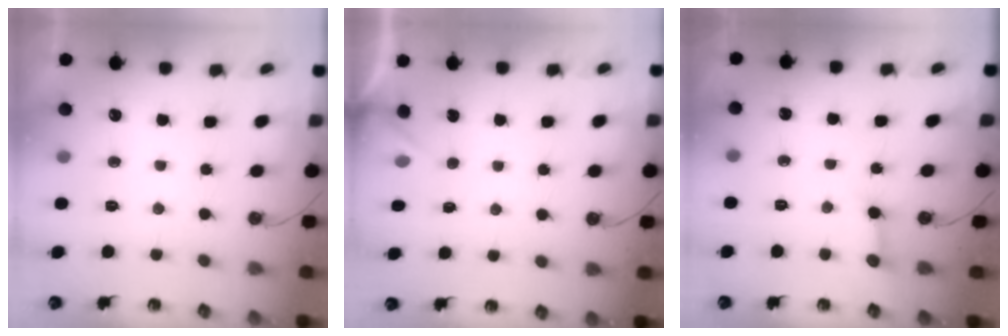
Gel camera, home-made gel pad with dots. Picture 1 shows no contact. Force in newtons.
{"total": 2.9, "press": 2.9, "slide": 0.3}
{"total": 3.1, "press": 3.0, "slide": 0.6}